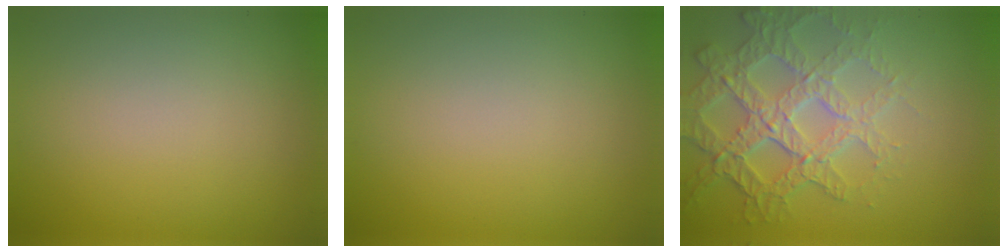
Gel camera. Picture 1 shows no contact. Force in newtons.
{"total": 0.0}
{"total": 6.7, "press": 5.2, "slide": 4.2}